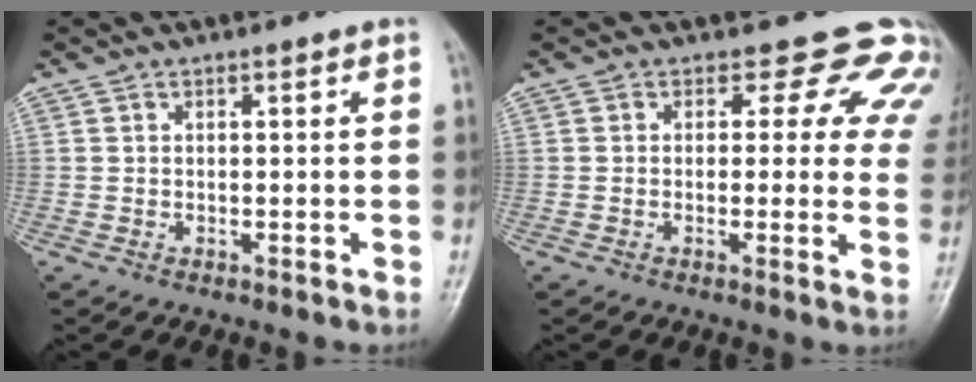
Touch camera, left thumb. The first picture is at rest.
{"total": 9.8, "force": [6.4, 6.2, 4.0], "torque": [0.013, -0.017, 0.046]}